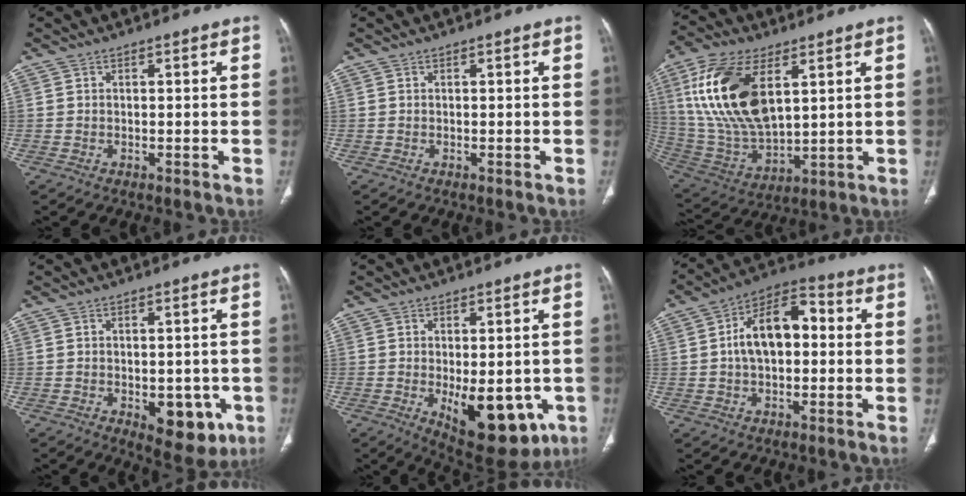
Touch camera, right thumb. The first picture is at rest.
{"total": 0.0}
{"total": 20.7, "force": [6.8, 10.5, 16.5], "torque": [-0.327, -0.023, 0.136]}
{"total": 10.0, "force": [-3.5, 5.5, 7.5], "torque": [-0.060, 0.005, -0.031]}
{"total": 16.0, "force": [-4.9, 8.1, 12.9], "torque": [-0.147, -0.008, -0.044]}
{"total": 12.8, "force": [0.8, 7.6, 10.3], "torque": [-0.161, 0.036, 0.003]}